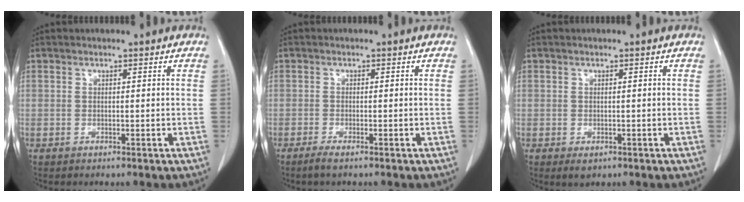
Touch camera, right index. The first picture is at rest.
{"total": 1.7, "force": [-1.2, -0.1, 1.1], "torque": [-0.025, -0.005, -0.025]}
{"total": 1.5, "force": [-0.8, 1.0, 0.9], "torque": [-0.008, 0.000, -0.003]}